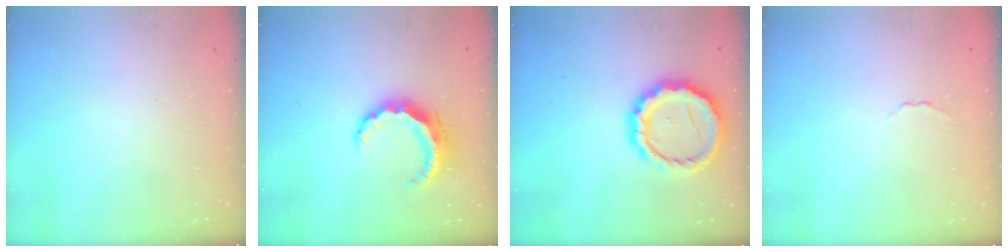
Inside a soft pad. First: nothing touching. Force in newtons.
{"total": 8.5, "press": 8.4, "slide": 0.8}
{"total": 14.2, "press": 14.1, "slide": 2.2}
{"total": 1.6, "press": 1.5, "slide": 0.5}